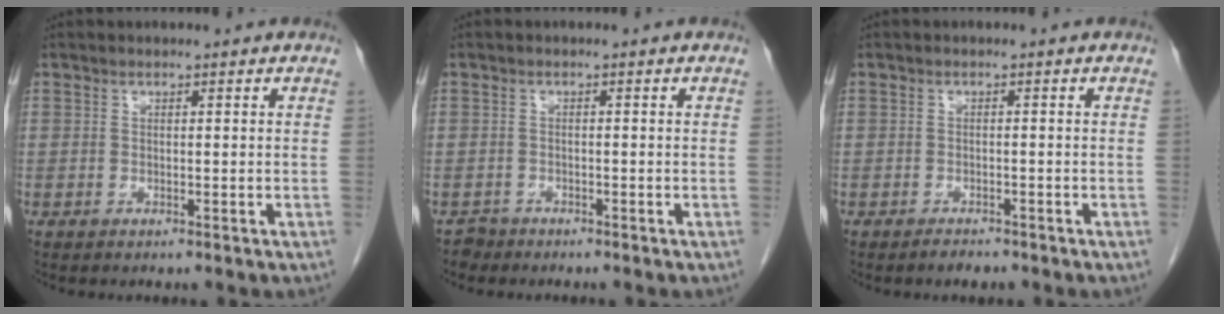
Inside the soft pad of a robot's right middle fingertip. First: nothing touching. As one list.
[{"total": 1.4, "force": [-1.2, 0.6, -0.5], "torque": [0.004, 0.000, -0.022]}, {"total": 1.5, "force": [-1.3, 0.5, 0.6], "torque": [-0.015, -0.002, -0.016]}]